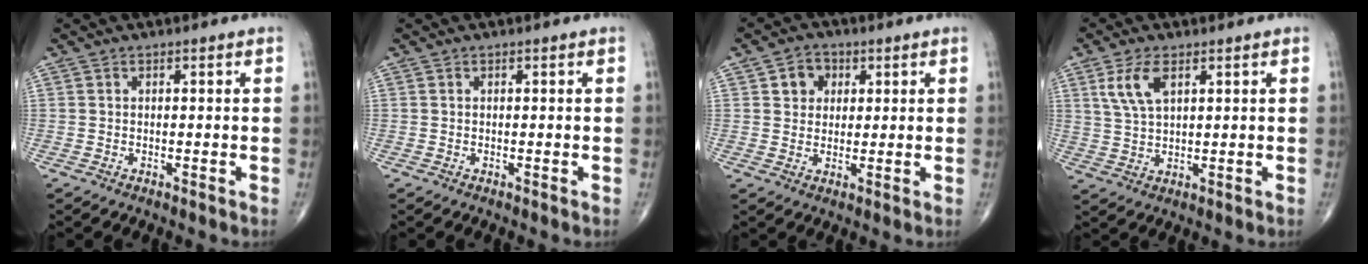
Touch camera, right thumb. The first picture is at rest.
{"total": 0.0}
{"total": 5.1, "force": [1.8, 4.3, 2.1], "torque": [-0.007, -0.003, 0.026]}
{"total": 6.6, "force": [2.9, 3.1, 5.0], "torque": [-0.102, -0.007, 0.065]}